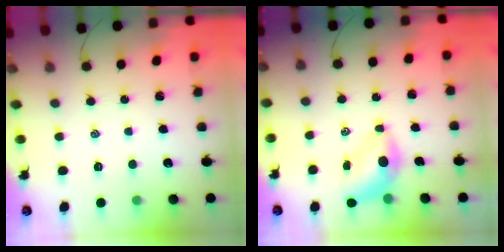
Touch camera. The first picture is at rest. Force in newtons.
{"total": 5.5, "press": 5.3, "slide": 1.4}